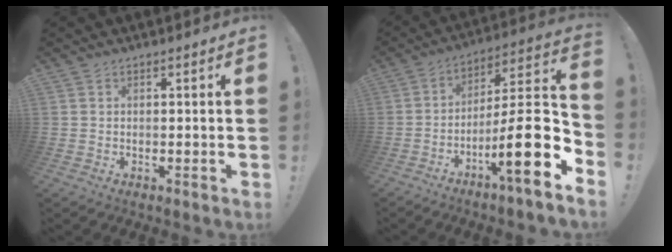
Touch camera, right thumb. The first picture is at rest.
{"total": 19.5, "force": [-7.4, 2.0, 17.9], "torque": [-0.293, 0.020, -0.128]}